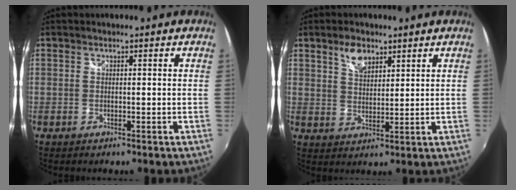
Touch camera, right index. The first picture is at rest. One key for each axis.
{"total": 5.1, "fx": 3.3, "fy": 2.6, "fz": 2.9, "tx": -0.045, "ty": 0.007, "tz": 0.060}